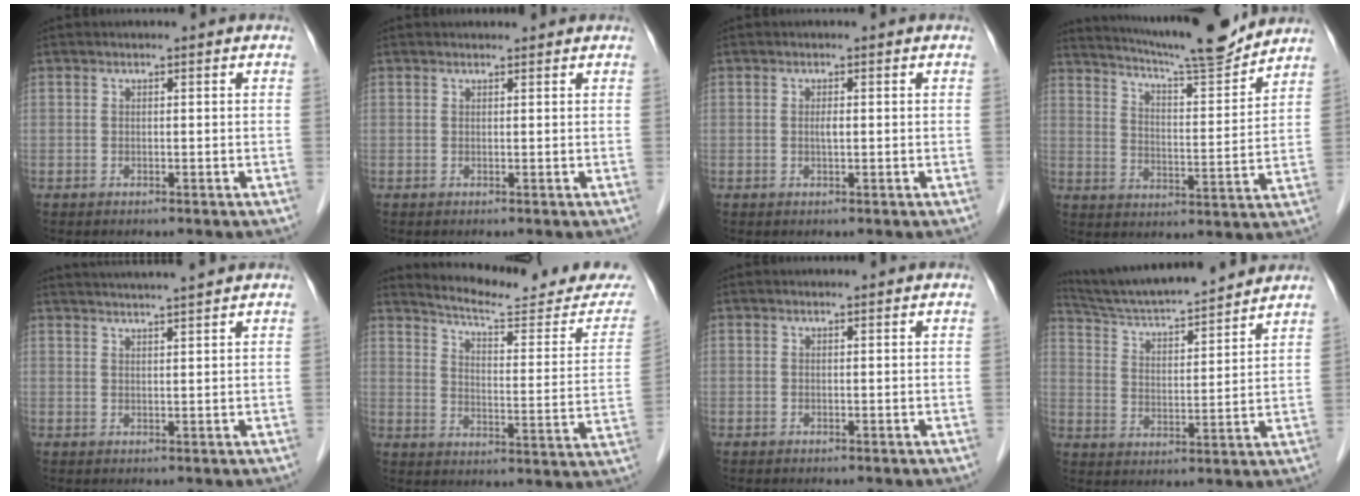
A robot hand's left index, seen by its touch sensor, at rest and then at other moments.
{"total": 2.3, "force": [2.3, 0.4, 0.4], "torque": [-0.012, 0.017, 0.030]}
{"total": 0.8, "force": [0.1, 0.1, 0.8], "torque": [-0.018, -0.002, 0.001]}
{"total": 15.1, "force": [14.1, 0.2, 5.5], "torque": [-0.099, -0.012, 0.209]}
{"total": 8.9, "force": [8.2, -0.8, 3.2], "torque": [-0.053, 0.022, 0.116]}
{"total": 19.0, "force": [18.1, 1.6, 5.6], "torque": [-0.077, -0.072, 0.229]}
{"total": 1.4, "force": [1.4, 0.1, 0.3], "torque": [-0.010, 0.010, 0.019]}
{"total": 17.2, "force": [15.9, 1.0, 6.4], "torque": [-0.115, 0.012, 0.254]}